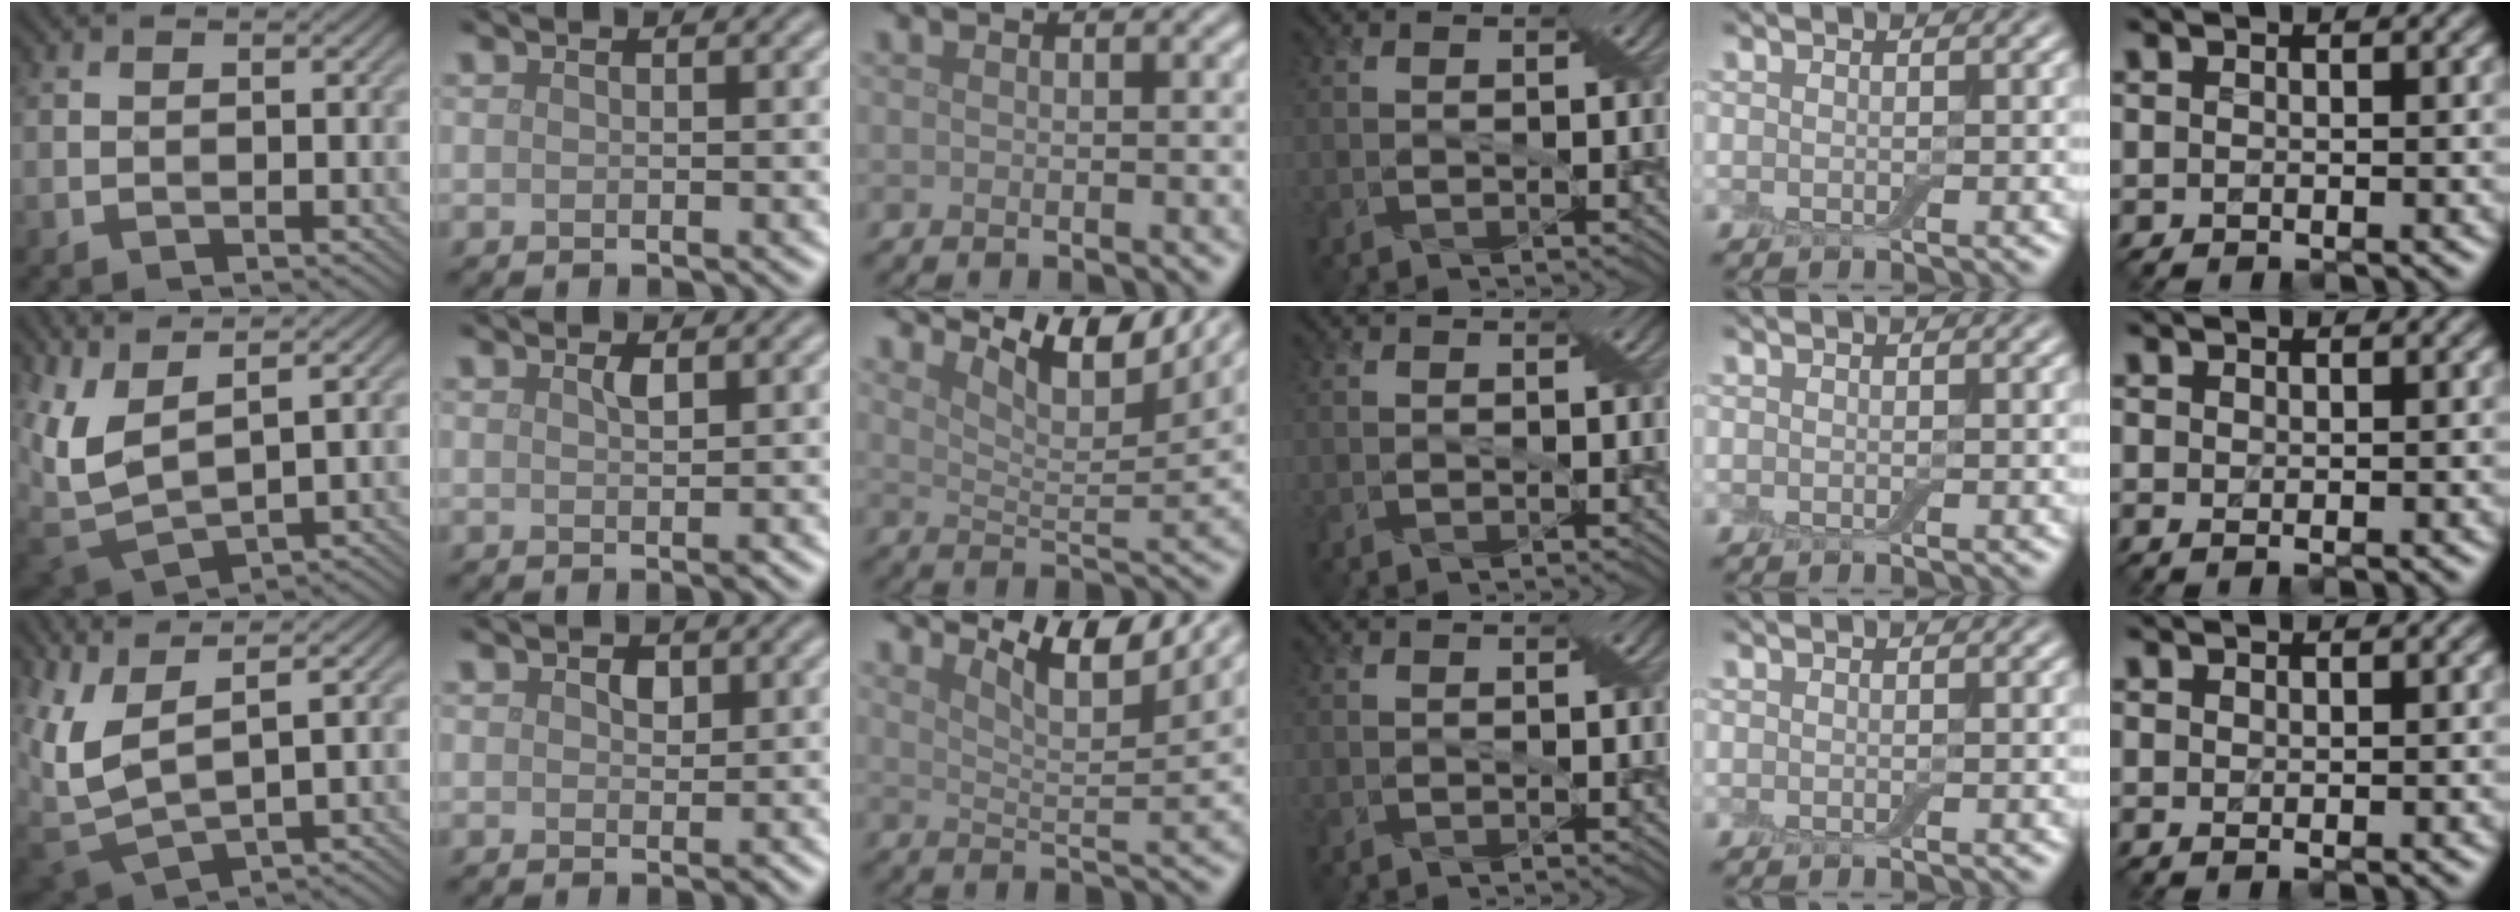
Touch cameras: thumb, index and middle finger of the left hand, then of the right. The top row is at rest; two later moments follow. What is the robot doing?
{"motion": "cut", "object": "aluminum foil"}